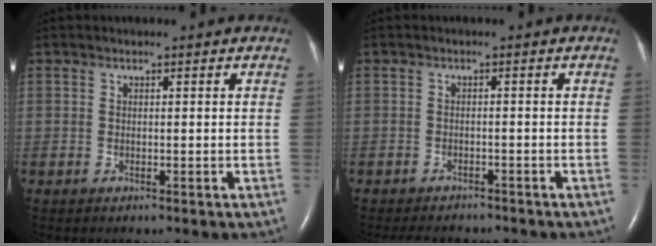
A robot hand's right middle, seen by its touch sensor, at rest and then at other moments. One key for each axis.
{"total": 7.1, "fx": -6.5, "fy": 2.0, "fz": 2.0, "tx": -0.029, "ty": -0.008, "tz": -0.086}